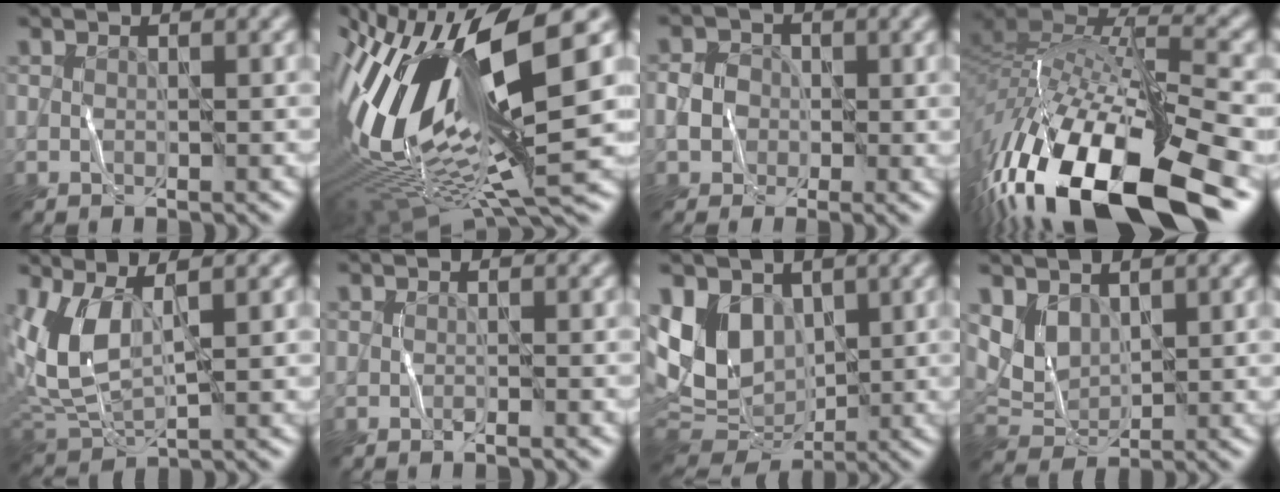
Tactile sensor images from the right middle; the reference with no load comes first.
{"total": 16.5, "force": [0.8, 5.8, 15.4], "torque": [-0.324, 0.014, 0.026]}
{"total": 1.9, "force": [-0.7, 1.6, 0.6], "torque": [-0.024, 0.006, -0.011]}
{"total": 17.7, "force": [-8.0, 6.4, 14.5], "torque": [-0.285, -0.018, -0.117]}
{"total": 4.5, "force": [1.5, 2.0, 3.7], "torque": [-0.105, -0.006, 0.046]}
{"total": 0.6, "force": [-0.4, 0.0, 0.4], "torque": [-0.007, 0.002, -0.009]}
{"total": 7.5, "force": [2.2, 5.3, 4.8], "torque": [-0.118, -0.007, 0.047]}
{"total": 2.1, "force": [1.6, 1.1, 0.9], "torque": [-0.037, -0.008, 0.049]}